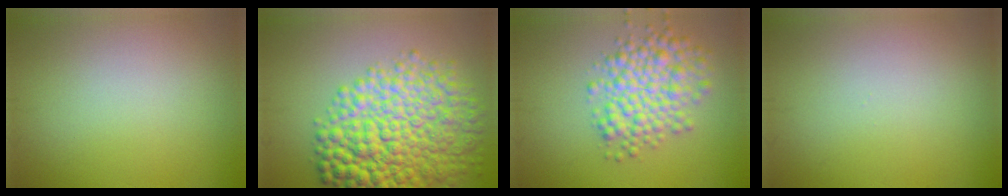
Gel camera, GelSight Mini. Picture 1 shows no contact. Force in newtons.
{"total": 11.5, "press": 11.5, "slide": 0.2}
{"total": 5.9, "press": 5.9, "slide": 0.1}
{"total": 0.0}